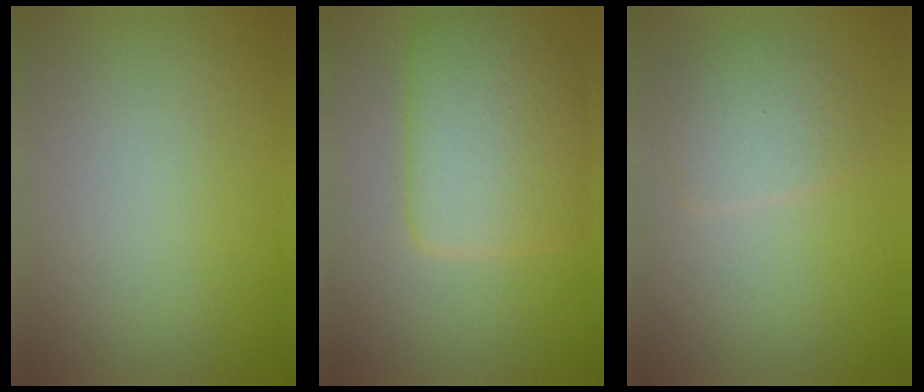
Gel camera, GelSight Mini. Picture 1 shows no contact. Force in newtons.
{"total": 5.7, "press": 5.7, "slide": 0.2}
{"total": 2.4, "press": 2.4, "slide": 0.1}